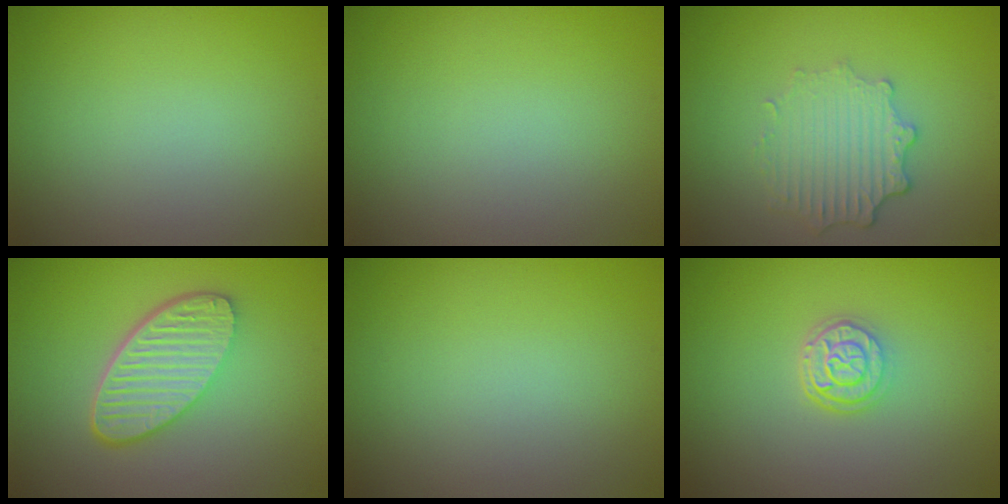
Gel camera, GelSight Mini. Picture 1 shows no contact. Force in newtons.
{"total": 0.0}
{"total": 3.6, "press": 2.8, "slide": 2.2}
{"total": 6.0, "press": 4.4, "slide": 4.1}
{"total": 0.0}
{"total": 2.8, "press": 2.1, "slide": 1.8}